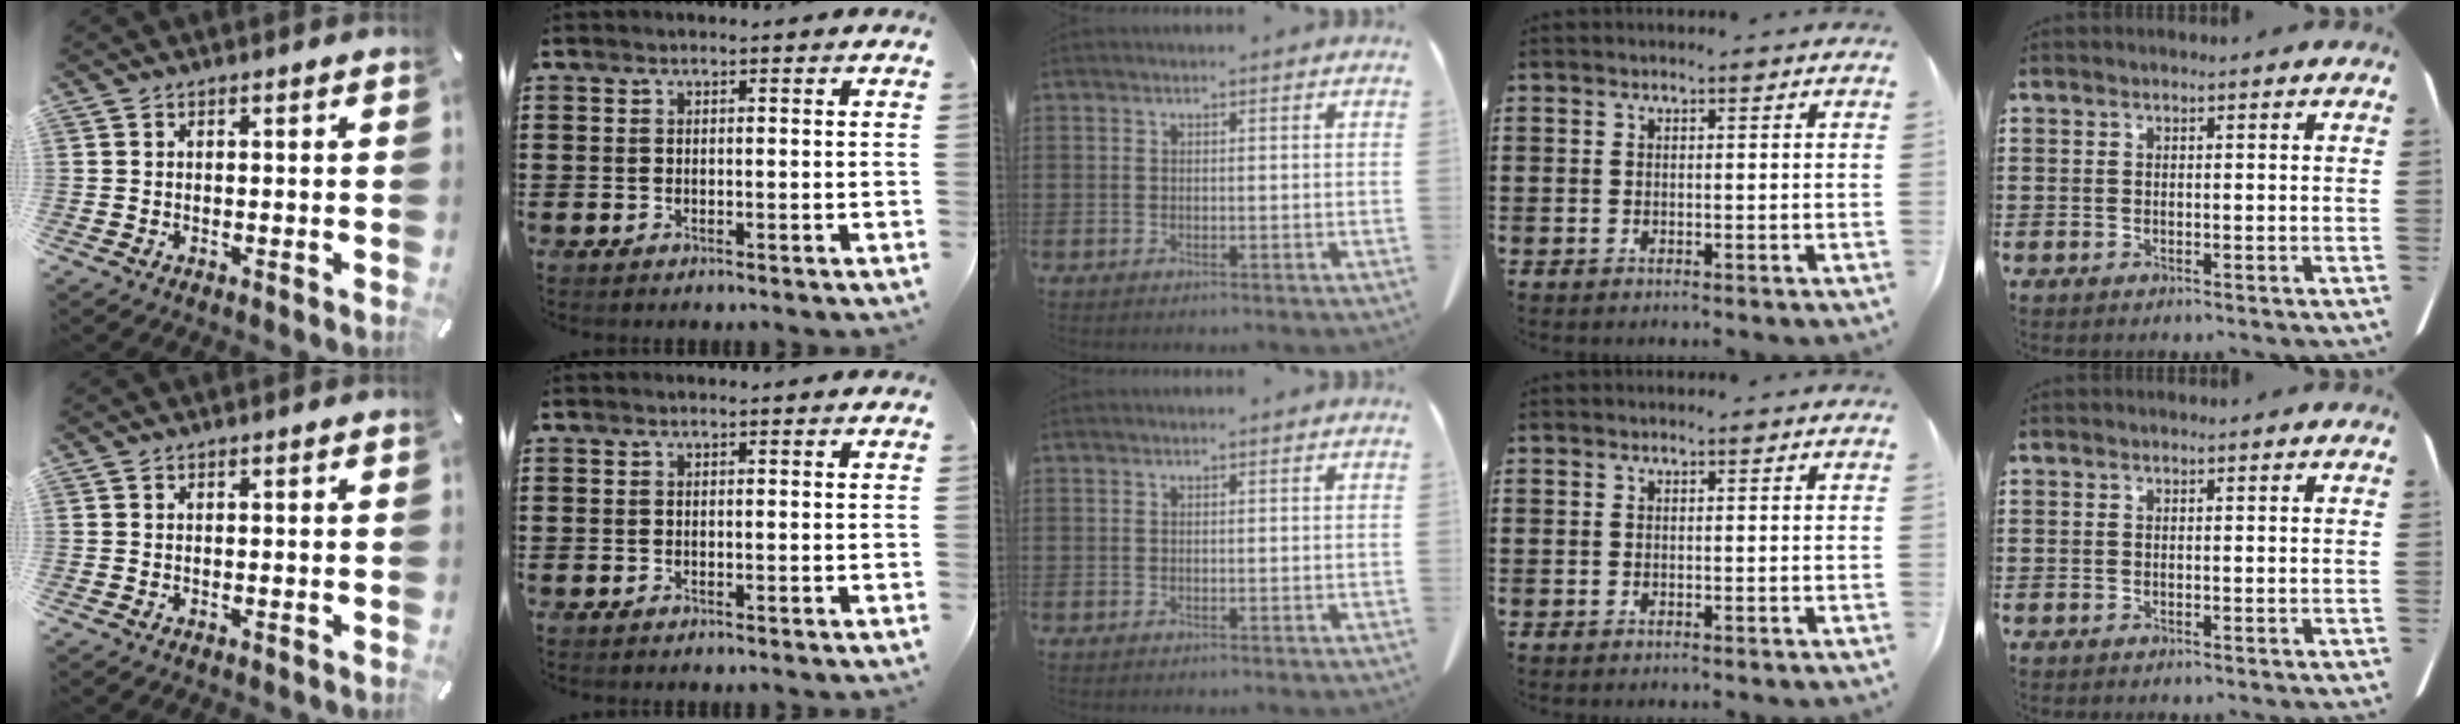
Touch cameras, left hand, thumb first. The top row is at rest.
{}